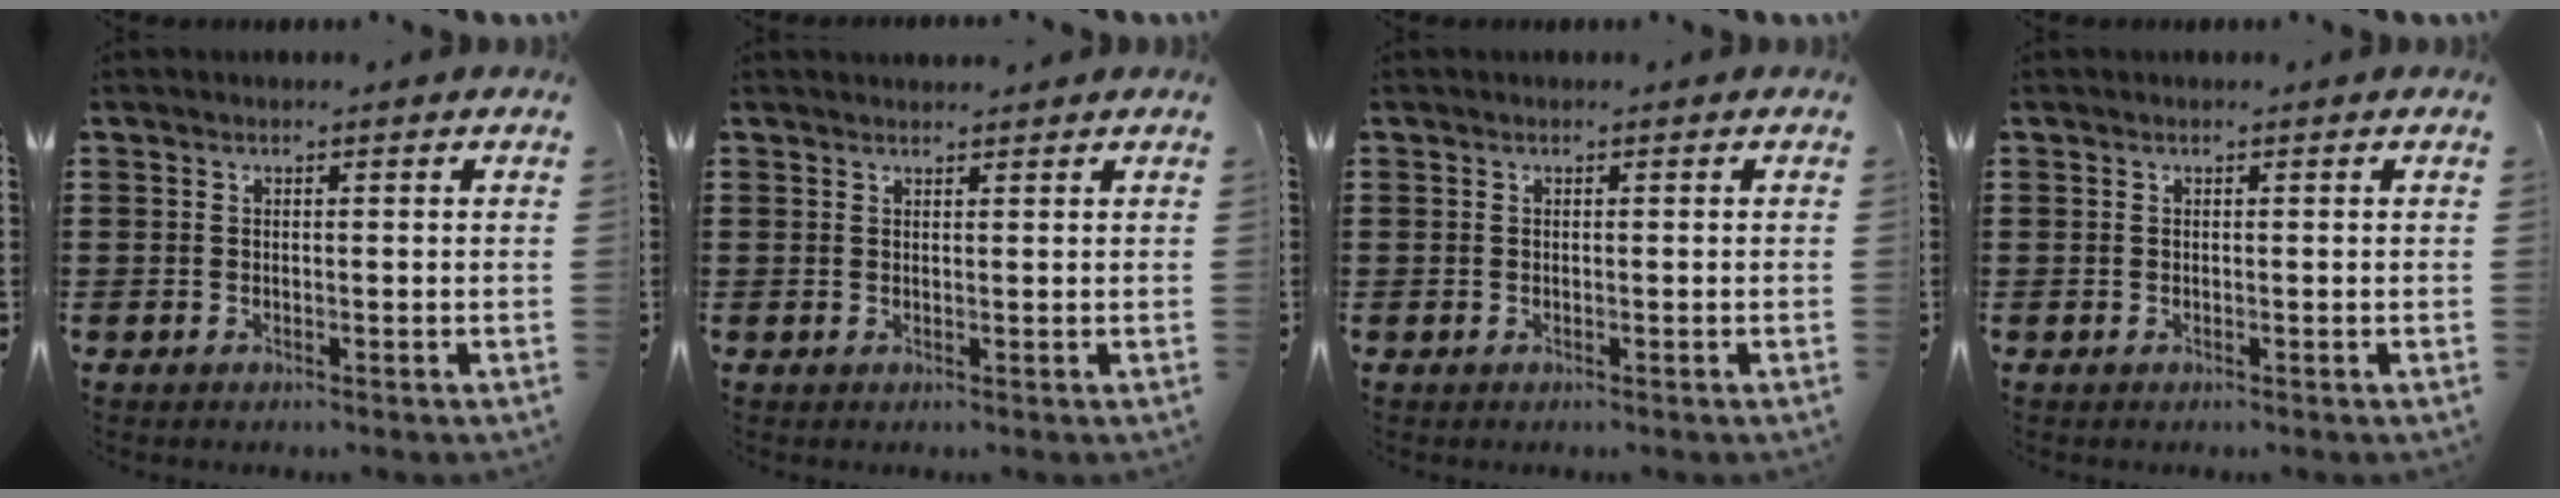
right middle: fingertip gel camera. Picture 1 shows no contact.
{"total": 1.1, "force": [1.1, -0.2, 0.0], "torque": [-0.002, -0.001, 0.022]}
{"total": 0.0}
{"total": 0.0}